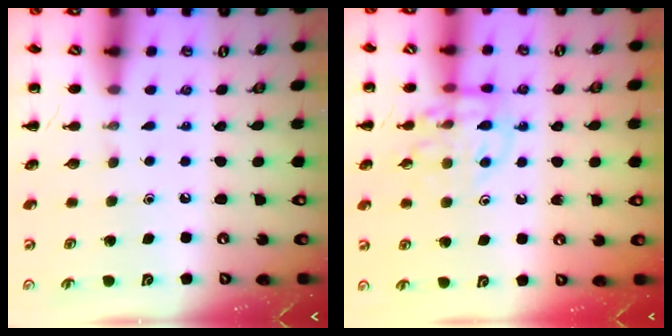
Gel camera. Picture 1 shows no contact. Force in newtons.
{"total": 12.9, "press": 12.8, "slide": 1.2}